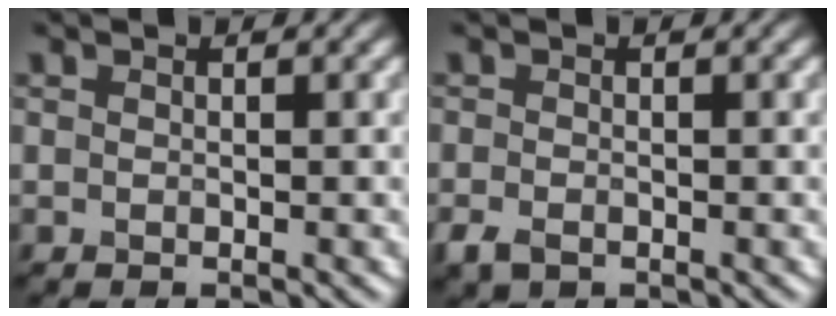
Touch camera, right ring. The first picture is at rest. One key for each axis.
{"total": 1.8, "fx": -1.0, "fy": 1.0, "fz": 1.0, "tx": -0.023, "ty": -0.006, "tz": -0.023}